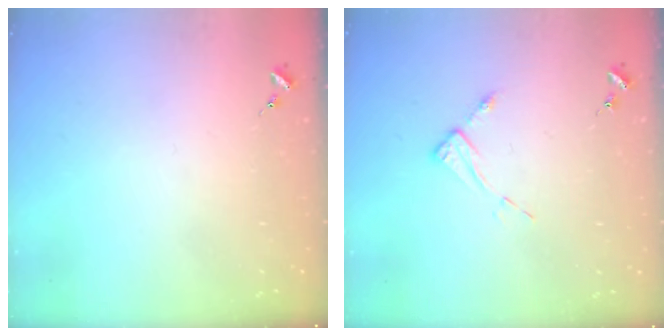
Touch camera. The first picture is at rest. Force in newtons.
{"total": 5.3, "press": 5.2, "slide": 0.1}